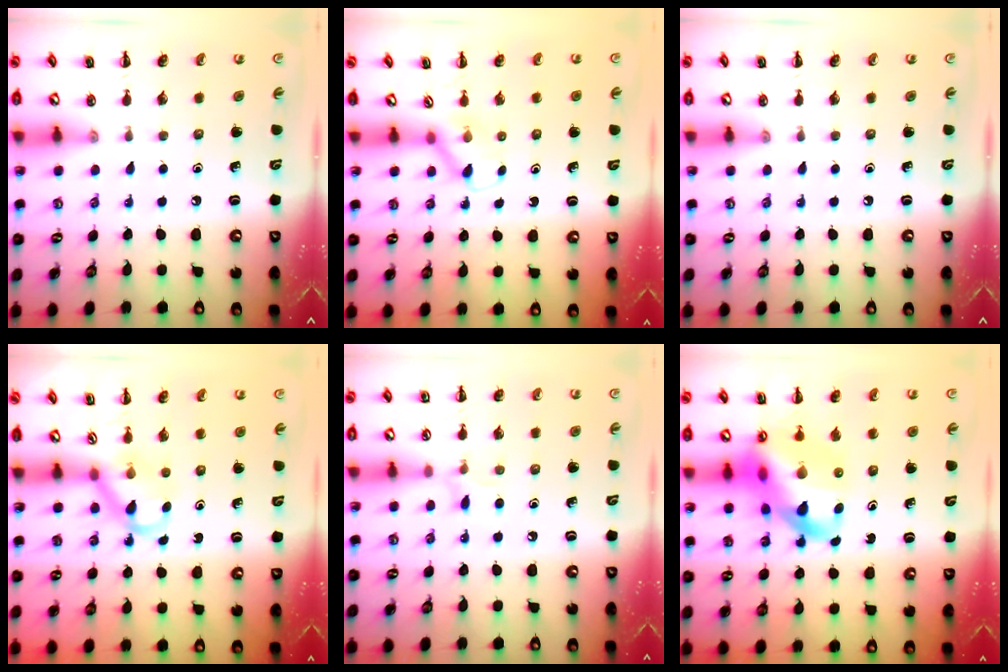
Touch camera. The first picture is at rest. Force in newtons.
{"total": 2.6, "press": 2.4, "slide": 0.9}
{"total": 0.0}
{"total": 3.3, "press": 3.1, "slide": 1.2}
{"total": 6.1, "press": 5.7, "slide": 2.1}
{"total": 16.0, "press": 15.5, "slide": 4.2}